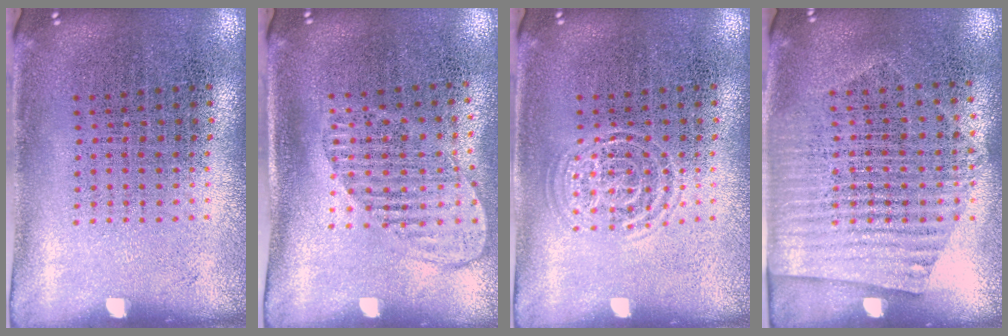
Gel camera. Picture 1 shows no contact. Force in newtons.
{"total": 1.4, "press": 1.2, "slide": 0.8}
{"total": 1.5, "press": 1.5, "slide": 0.3}
{"total": 1.5, "press": 1.2, "slide": 0.9}